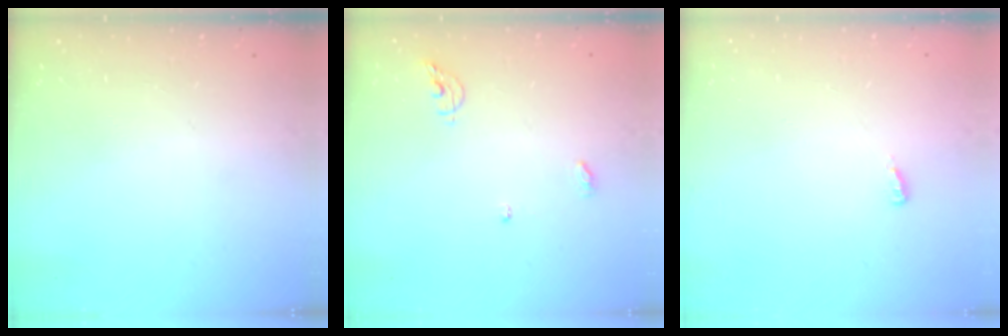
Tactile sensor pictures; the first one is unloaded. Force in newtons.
{"total": 6.3, "press": 6.3, "slide": 0.2}
{"total": 4.4, "press": 2.2, "slide": 3.9}